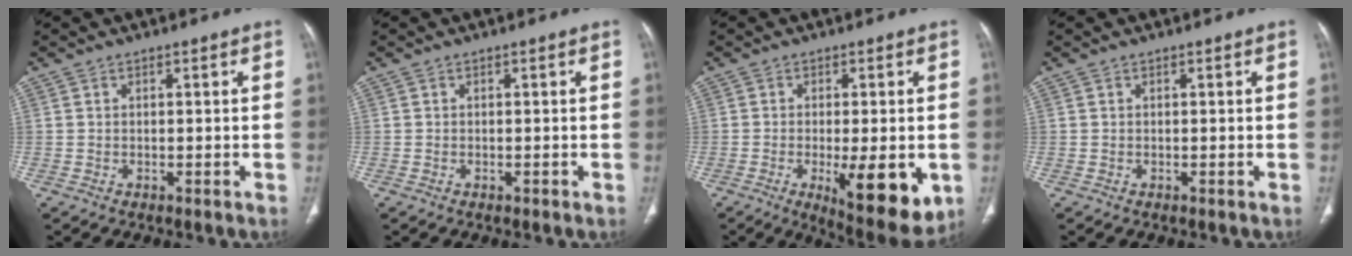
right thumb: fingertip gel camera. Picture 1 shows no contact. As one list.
[{"total": 0.0}, {"total": 13.1, "force": [-3.6, 4.3, 11.8], "torque": [-0.156, -0.023, -0.041]}, {"total": 0.0}]